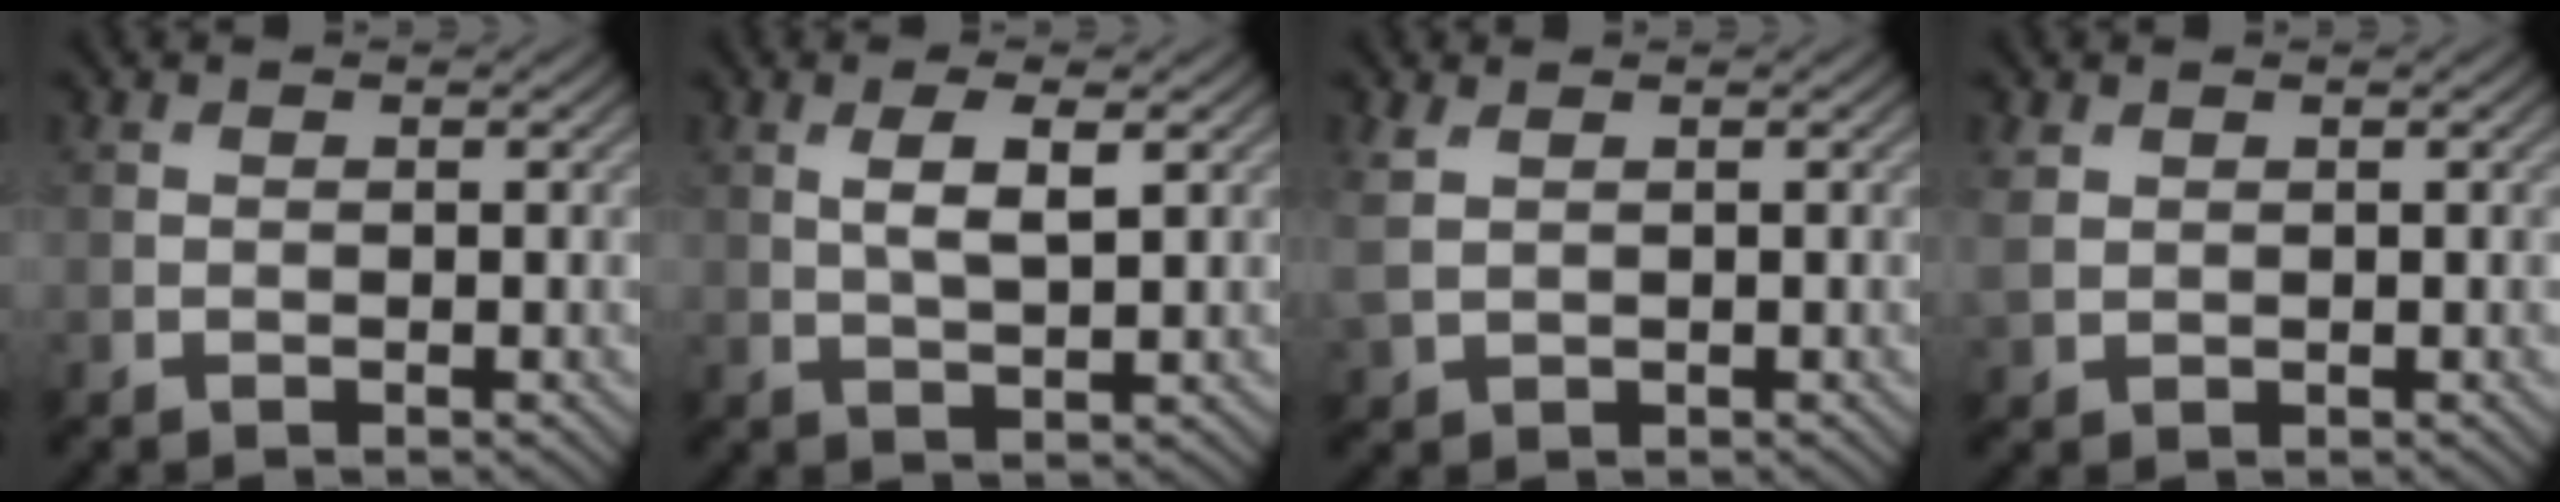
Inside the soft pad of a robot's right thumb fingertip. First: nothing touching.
{"total": 3.6, "force": [1.2, 0.9, 3.3], "torque": [-0.067, -0.001, 0.025]}
{"total": 2.4, "force": [1.0, 1.4, 1.7], "torque": [-0.055, 0.002, 0.025]}
{"total": 2.0, "force": [1.0, 1.4, 1.0], "torque": [-0.031, 0.000, 0.025]}